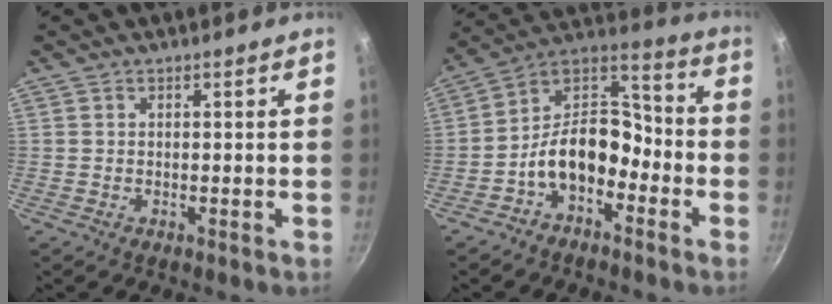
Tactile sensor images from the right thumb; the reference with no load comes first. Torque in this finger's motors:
{"motor_torque": [1.26, 1.03, 1.39, -0.76, 0.12]}